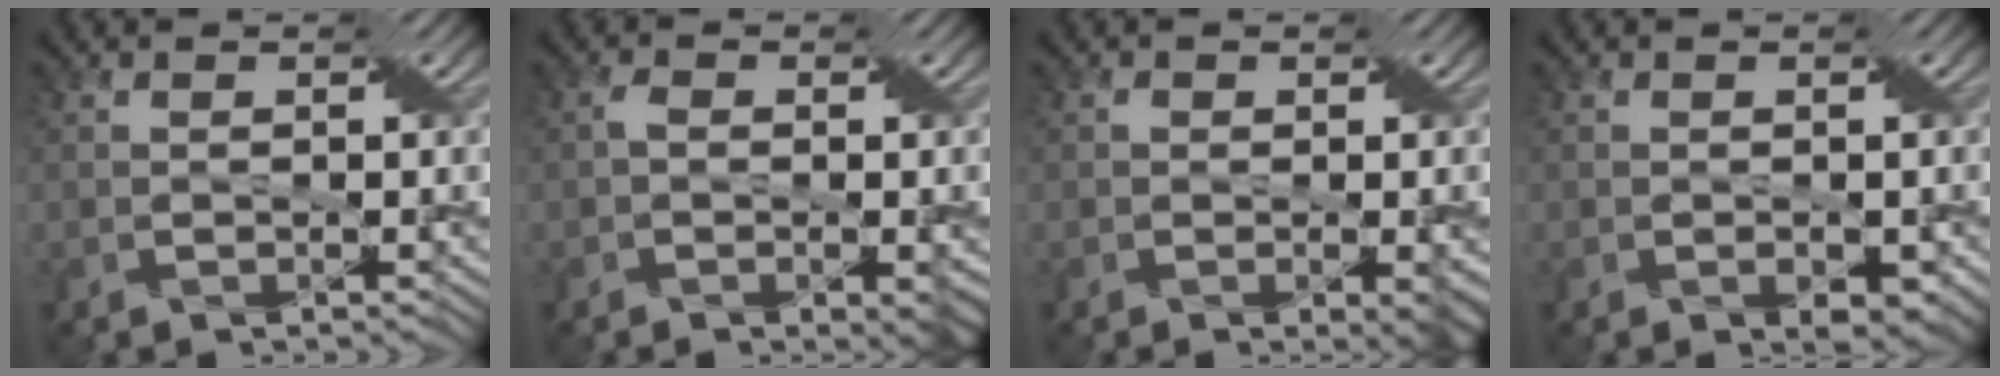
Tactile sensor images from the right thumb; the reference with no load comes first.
{"total": 4.2, "force": [-1.1, 2.1, 3.4], "torque": [-0.051, -0.004, -0.020]}
{"total": 4.3, "force": [-1.2, 2.1, 3.5], "torque": [-0.042, -0.011, -0.013]}
{"total": 2.5, "force": [-0.5, 1.7, 1.8], "torque": [-0.017, -0.006, -0.002]}